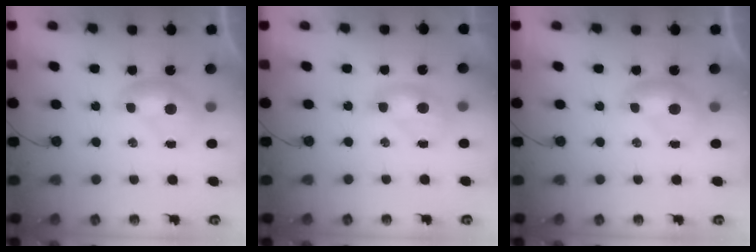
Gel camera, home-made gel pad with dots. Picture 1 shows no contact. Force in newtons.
{"total": 1.6, "press": 1.4, "slide": 0.8}
{"total": 0.0}